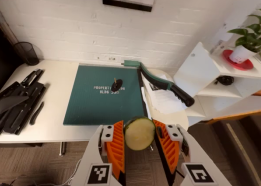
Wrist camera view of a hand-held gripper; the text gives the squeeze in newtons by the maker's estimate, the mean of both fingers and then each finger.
{"total": 9.2, "left": 9.5, "right": 8.9}